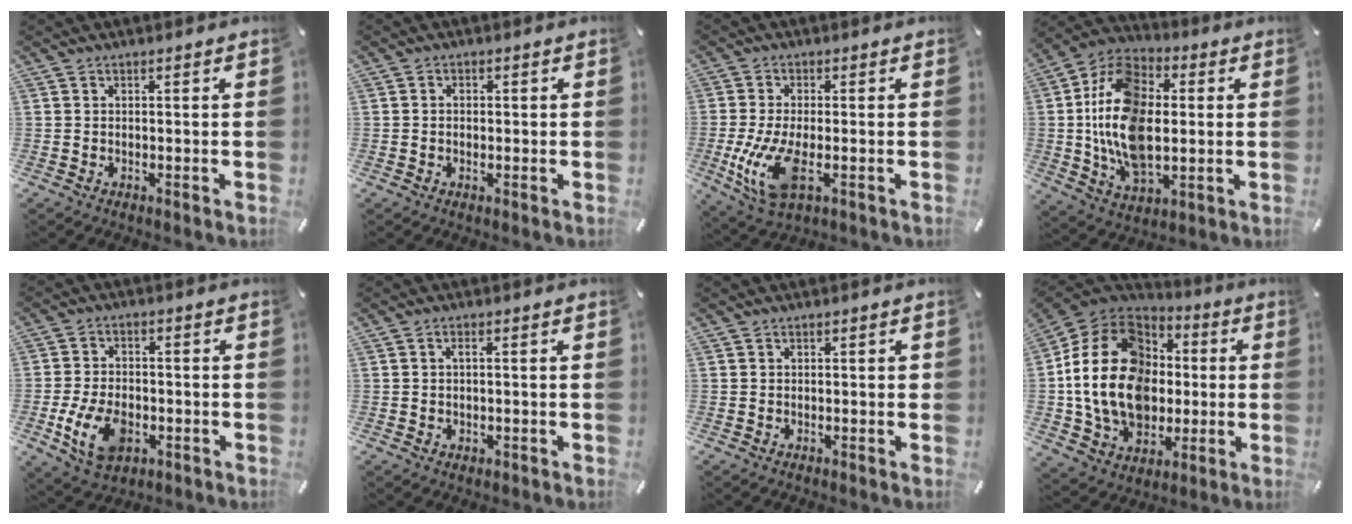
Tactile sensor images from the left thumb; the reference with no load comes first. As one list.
[{"total": 1.3, "force": [-0.2, 1.1, 0.8], "torque": [-0.016, 0.004, -0.006]}, {"total": 11.3, "force": [-2.0, 4.8, 10.0], "torque": [-0.224, -0.021, -0.033]}, {"total": 19.3, "force": [0.1, 12.7, 14.6], "torque": [-0.330, 0.003, -0.005]}, {"total": 10.8, "force": [-3.4, 7.1, 7.5], "torque": [-0.159, 0.000, -0.060]}, {"total": 1.7, "force": [0.1, 0.9, 1.4], "torque": [-0.029, 0.004, 0.001]}, {"total": 0.6, "force": [0.0, 0.4, 0.5], "torque": [-0.007, 0.002, -0.001]}, {"total": 22.6, "force": [-1.3, 17.6, 14.2], "torque": [-0.296, 0.015, -0.014]}]